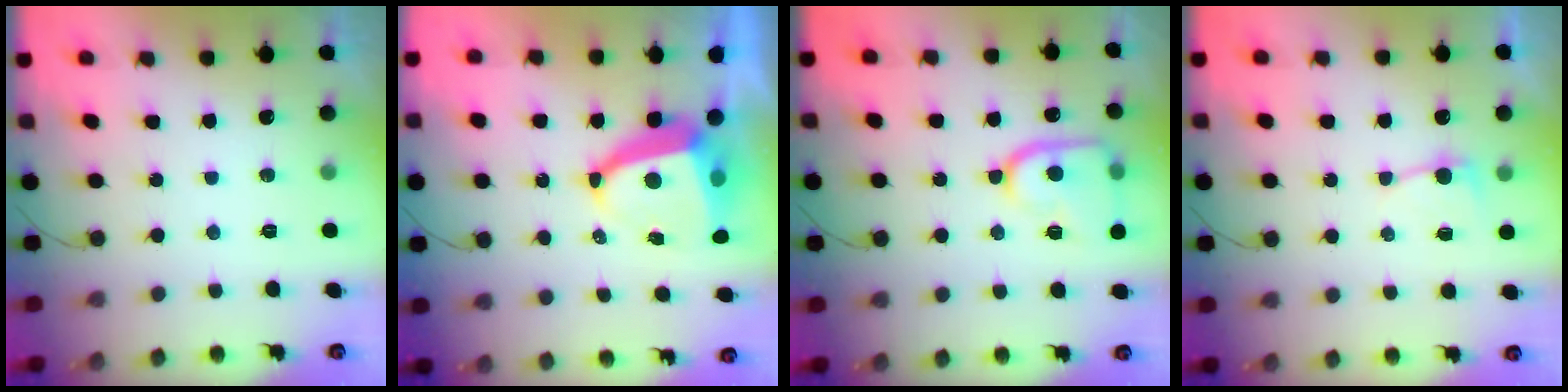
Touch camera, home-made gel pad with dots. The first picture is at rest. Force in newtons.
{"total": 9.2, "press": 9.2, "slide": 0.9}
{"total": 14.4, "press": 14.3, "slide": 1.4}
{"total": 3.3, "press": 3.2, "slide": 0.4}